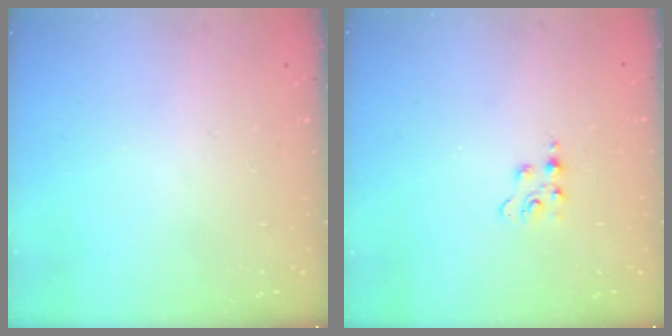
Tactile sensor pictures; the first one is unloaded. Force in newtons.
{"total": 3.6, "press": 3.6, "slide": 0.4}